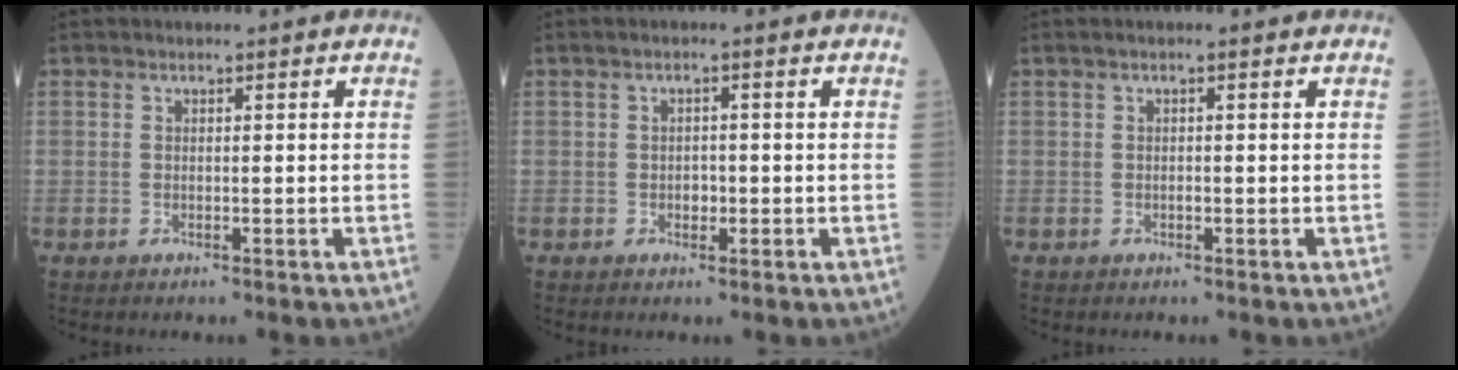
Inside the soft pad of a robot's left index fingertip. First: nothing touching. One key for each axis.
{"total": 1.5, "fx": -0.3, "fy": 0.9, "fz": 1.2, "tx": -0.019, "ty": 0.002, "tz": -0.005}
{"total": 0.7, "fx": 0.1, "fy": 0.1, "fz": 0.7, "tx": -0.015, "ty": 0.004, "tz": -0.001}